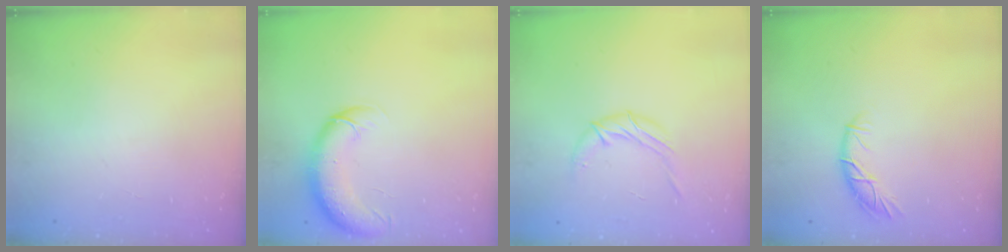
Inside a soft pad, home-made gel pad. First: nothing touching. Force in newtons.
{"total": 9.1, "press": 8.7, "slide": 2.5}
{"total": 7.9, "press": 7.8, "slide": 0.3}
{"total": 8.1, "press": 8.1, "slide": 0.4}